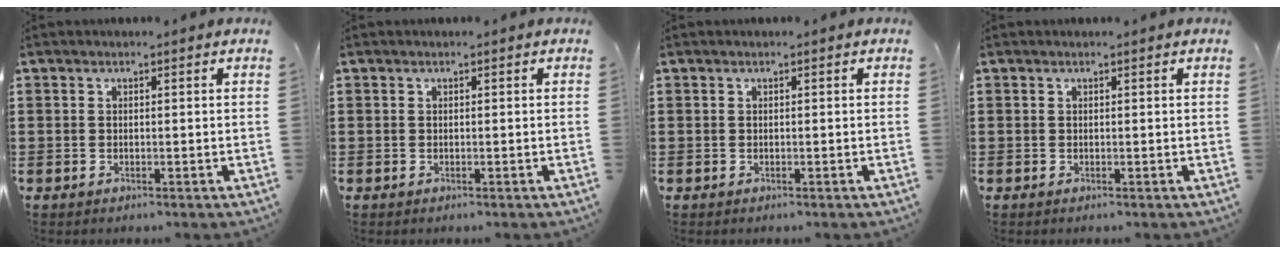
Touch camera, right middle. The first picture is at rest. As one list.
[{"total": 0.0}, {"total": 0.0}, {"total": 0.0}]